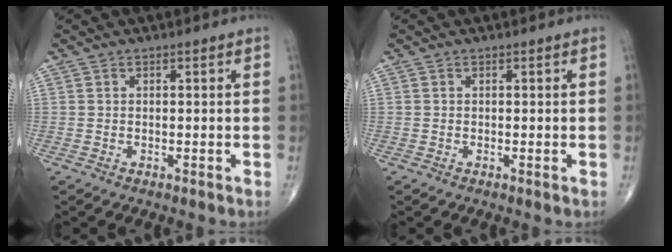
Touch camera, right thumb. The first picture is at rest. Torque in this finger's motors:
{"motor_torque": [1.21, 0.29, 0.33, -0.75, 0.05]}